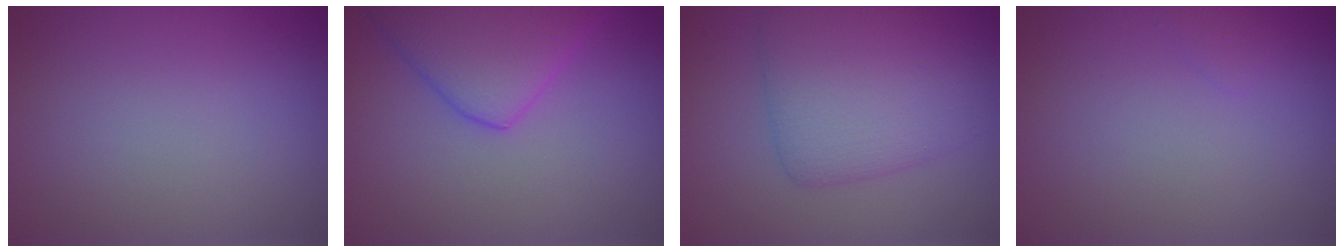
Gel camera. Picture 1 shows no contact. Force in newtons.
{"total": 5.8, "press": 5.8, "slide": 0.3}
{"total": 5.3, "press": 5.3, "slide": 0.2}
{"total": 0.5, "press": 0.5, "slide": 0.0}